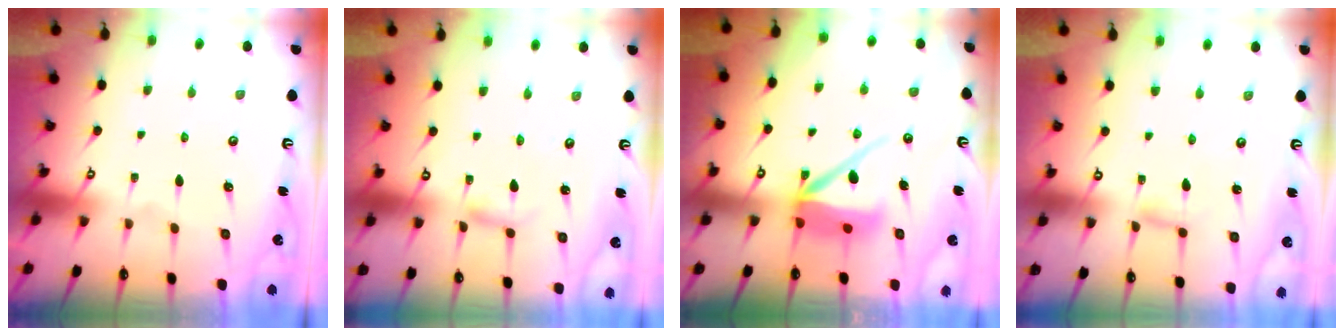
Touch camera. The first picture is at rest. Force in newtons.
{"total": 2.8, "press": 2.8, "slide": 0.2}
{"total": 8.6, "press": 8.5, "slide": 0.8}
{"total": 4.1, "press": 4.1, "slide": 0.4}